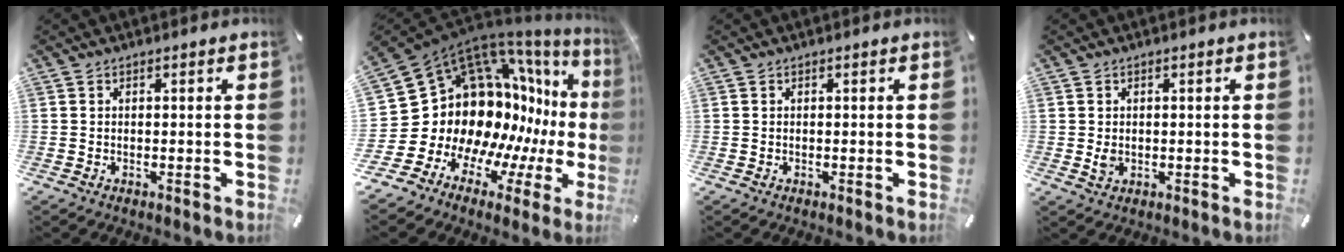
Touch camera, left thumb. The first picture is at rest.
{"total": 20.1, "force": [3.0, 16.1, 11.6], "torque": [-0.175, -0.115, 0.108]}
{"total": 0.0}
{"total": 2.2, "force": [0.0, 1.7, 1.3], "torque": [-0.017, 0.000, -0.002]}